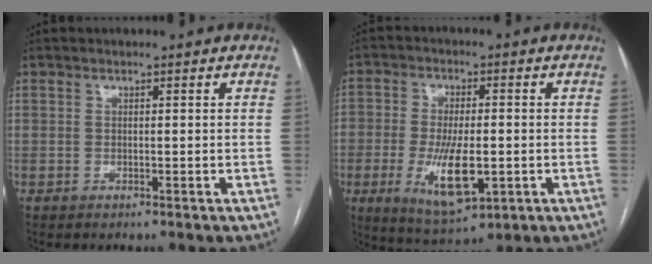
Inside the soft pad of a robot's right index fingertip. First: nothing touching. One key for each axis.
{"total": 11.0, "fx": -2.8, "fy": 4.5, "fz": 9.7, "tx": -0.181, "ty": -0.010, "tz": -0.038}